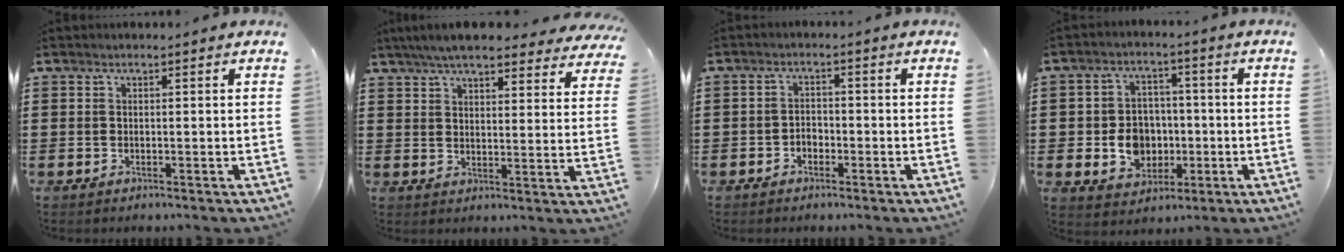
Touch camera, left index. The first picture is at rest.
{"total": 6.9, "force": [6.3, 0.7, 2.8], "torque": [-0.077, -0.017, 0.113]}
{"total": 1.9, "force": [-1.4, 1.1, 0.5], "torque": [-0.014, 0.004, -0.032]}
{"total": 7.1, "force": [-1.0, 6.1, 3.5], "torque": [-0.078, 0.014, -0.018]}